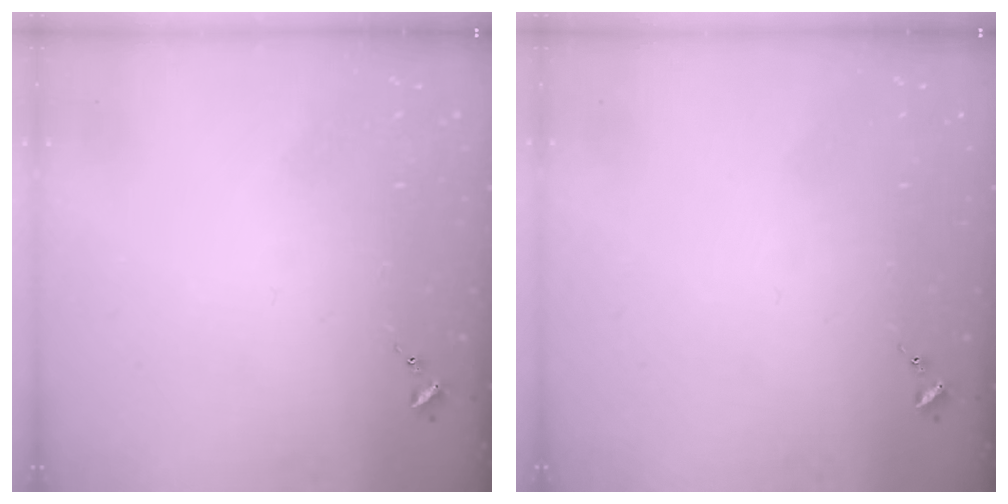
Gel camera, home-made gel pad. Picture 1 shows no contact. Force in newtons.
{"total": 0.0}